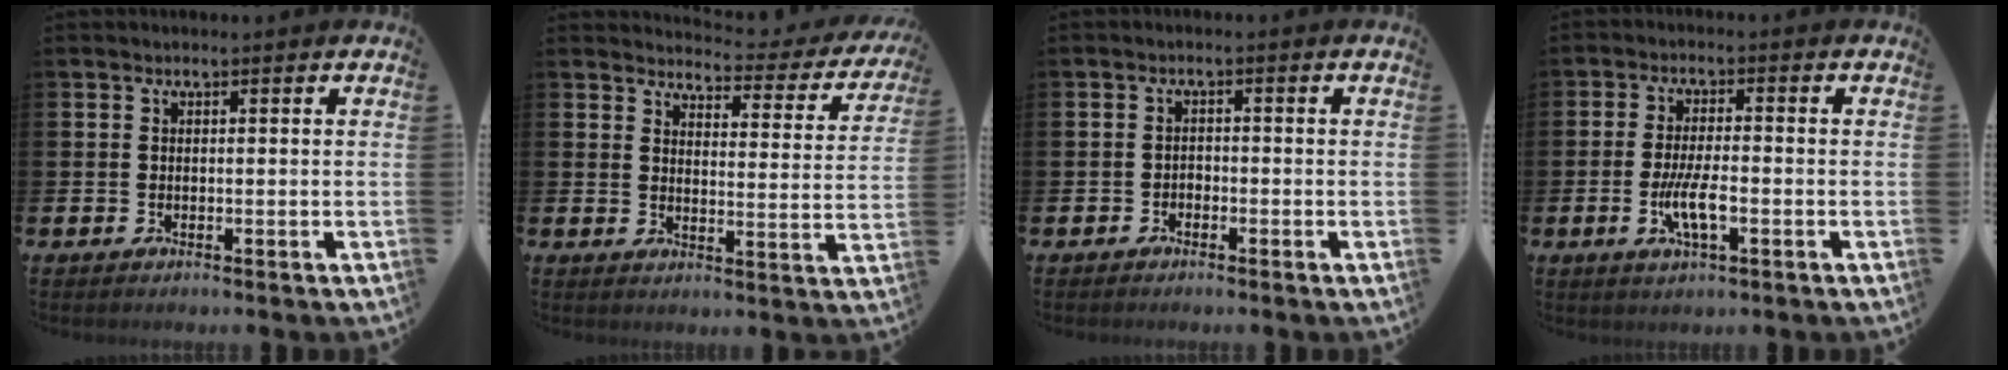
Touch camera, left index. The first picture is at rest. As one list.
[{"total": 3.3, "force": [3.1, 0.9, 0.7], "torque": [-0.019, -0.032, 0.044]}, {"total": 1.3, "force": [-1.2, 0.5, 0.1], "torque": [-0.008, 0.005, -0.024]}, {"total": 5.3, "force": [-1.5, 1.6, 4.9], "torque": [-0.090, -0.003, -0.029]}]